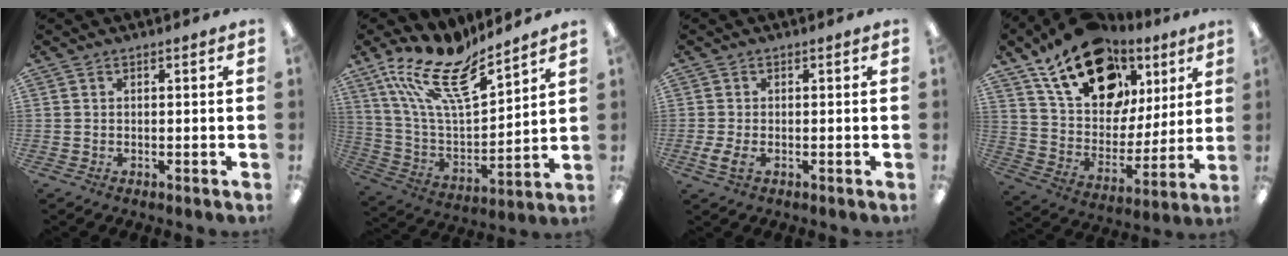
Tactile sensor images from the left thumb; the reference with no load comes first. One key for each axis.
{"total": 19.2, "fx": 13.9, "fy": 6.4, "fz": 11.6, "tx": -0.230, "ty": -0.094, "tz": 0.245}
{"total": 3.6, "fx": -1.0, "fy": 1.8, "fz": 3.0, "tx": -0.067, "ty": -0.001, "tz": -0.020}
{"total": 21.0, "fx": 12.7, "fy": 12.9, "fz": 10.7, "tx": -0.186, "ty": -0.056, "tz": 0.232}